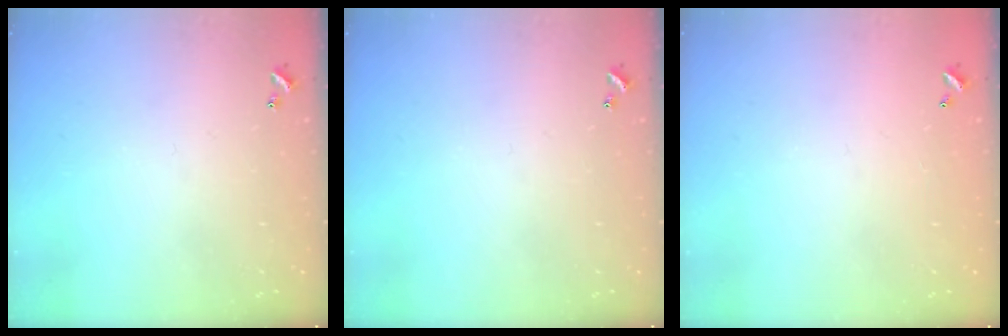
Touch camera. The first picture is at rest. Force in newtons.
{"total": 0.0}
{"total": 2.9, "press": 2.9, "slide": 0.1}